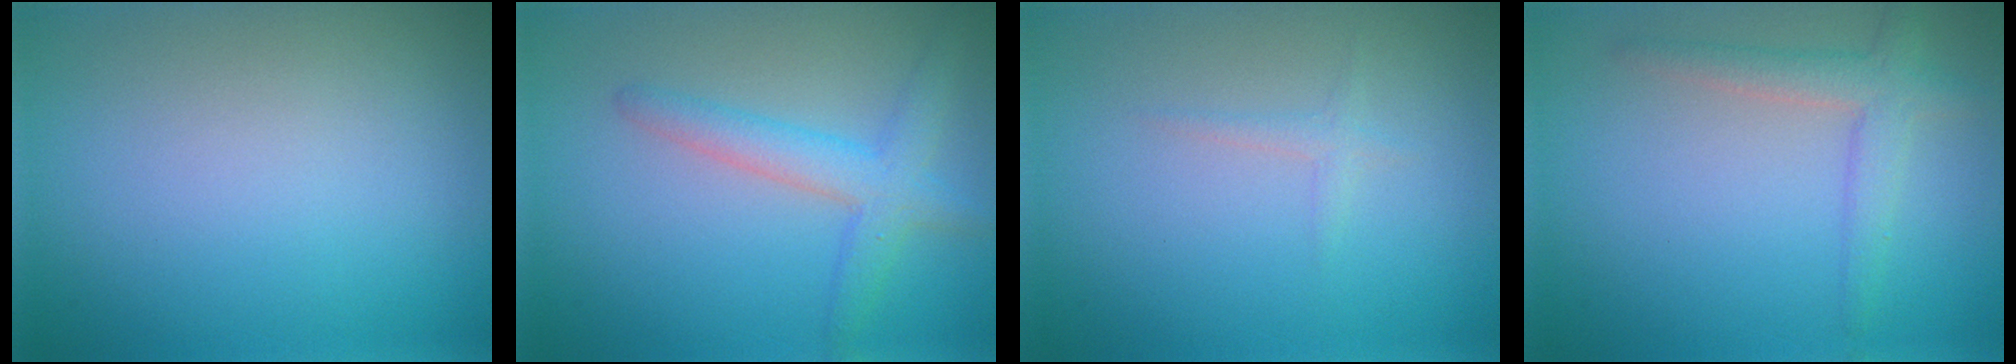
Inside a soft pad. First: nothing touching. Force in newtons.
{"total": 3.4, "press": 3.4, "slide": 0.1}
{"total": 0.8, "press": 0.8, "slide": 0.1}
{"total": 2.8, "press": 2.8, "slide": 0.1}